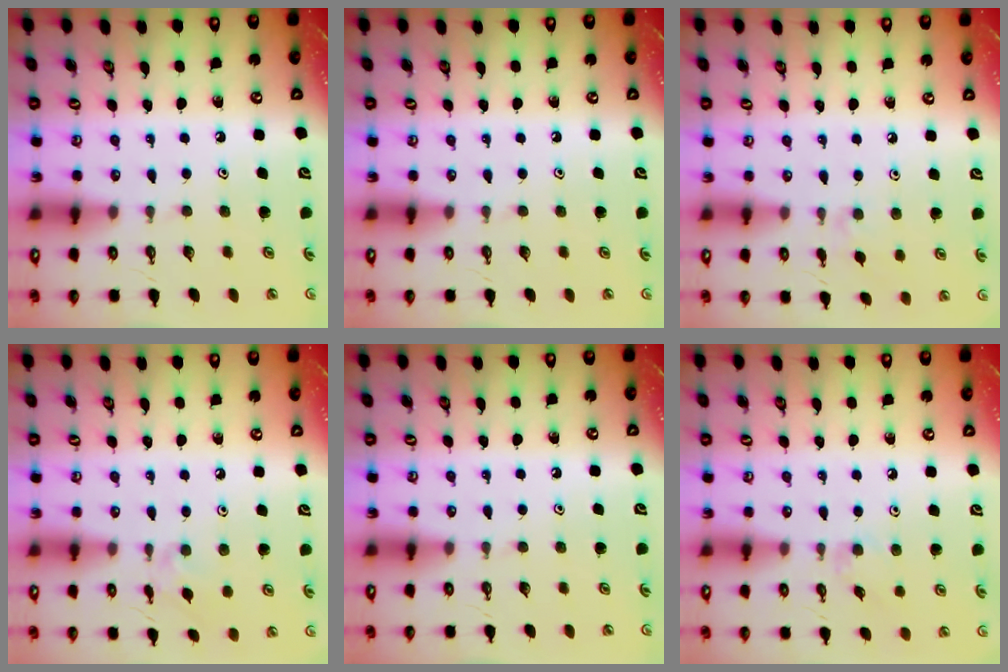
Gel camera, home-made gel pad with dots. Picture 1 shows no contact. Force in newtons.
{"total": 0.0}
{"total": 1.1, "press": 1.0, "slide": 0.4}
{"total": 2.3, "press": 2.3, "slide": 0.4}
{"total": 0.0}
{"total": 2.7, "press": 2.6, "slide": 0.4}